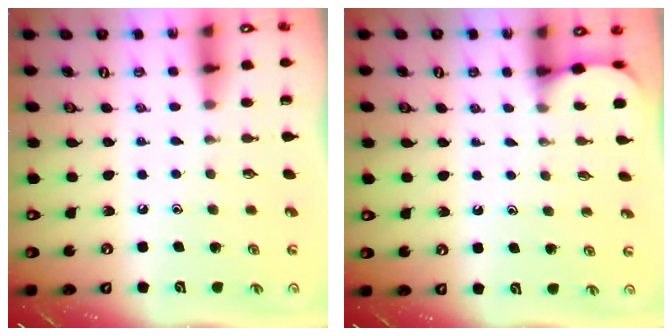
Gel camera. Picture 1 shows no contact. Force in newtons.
{"total": 1.4, "press": 1.4, "slide": 0.1}